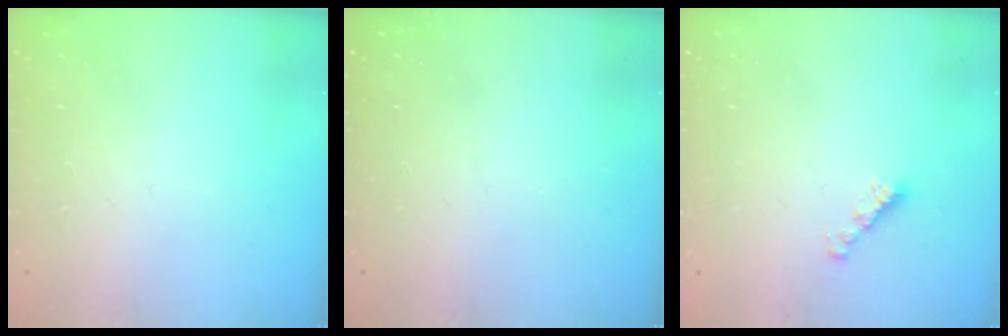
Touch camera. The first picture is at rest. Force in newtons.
{"total": 0.0}
{"total": 2.2, "press": 2.1, "slide": 0.5}